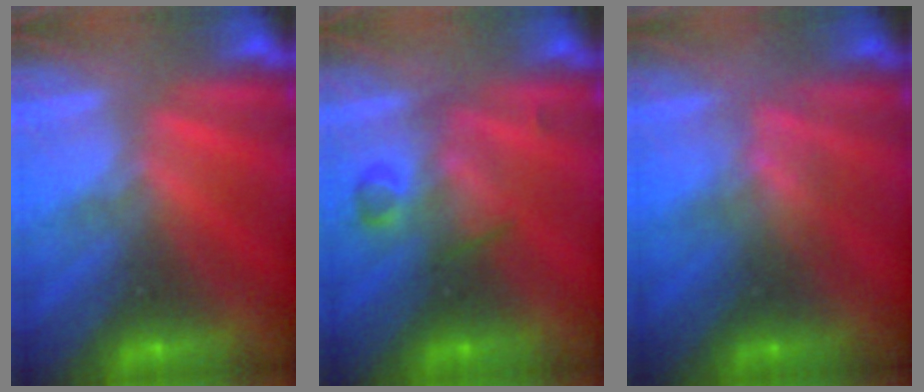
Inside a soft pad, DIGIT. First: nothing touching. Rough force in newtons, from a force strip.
{"total": 3.0}
{"total": 2.7}